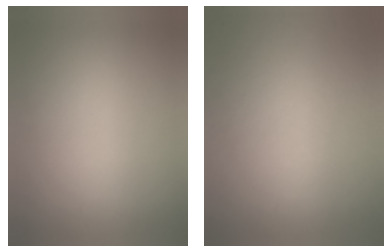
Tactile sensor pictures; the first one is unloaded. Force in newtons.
{"total": 8.1}